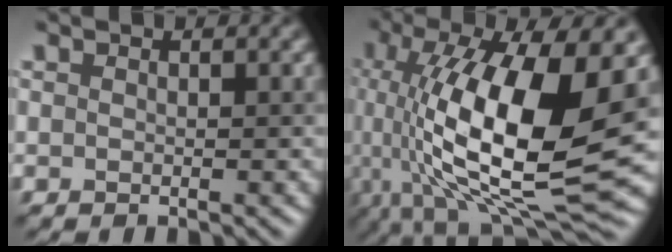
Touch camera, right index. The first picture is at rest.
{"total": 15.7, "force": [0.2, 6.1, 14.4], "torque": [-0.266, -0.003, 0.003]}